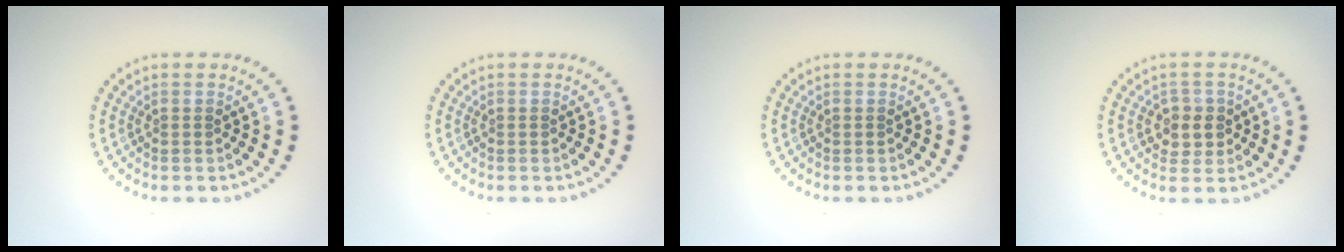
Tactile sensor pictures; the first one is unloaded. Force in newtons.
{"total": 0.0}
{"total": 0.0}
{"total": 2.4, "press": 2.3, "slide": 0.8}